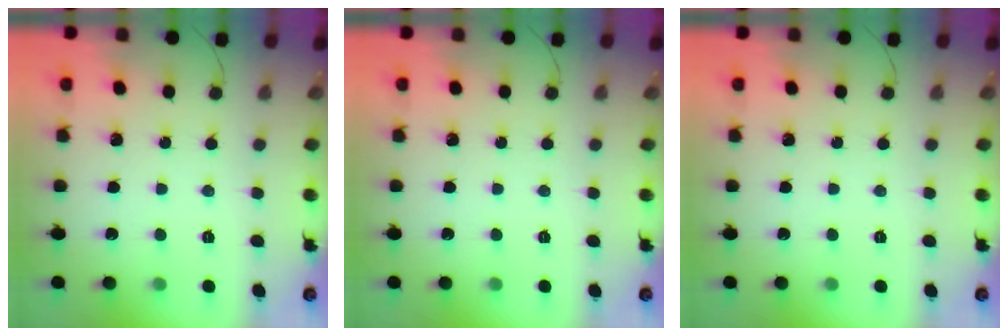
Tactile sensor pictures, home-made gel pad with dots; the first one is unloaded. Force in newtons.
{"total": 0.0}
{"total": 0.0}